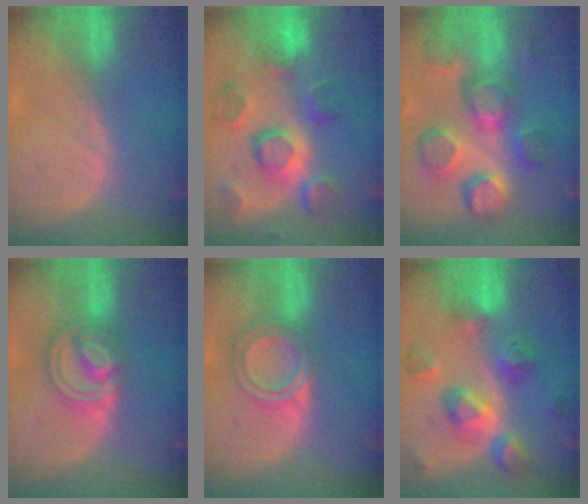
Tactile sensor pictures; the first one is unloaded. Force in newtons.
{"total": 12.0, "press": 10.3, "slide": 6.2}
{"total": 12.2, "press": 11.0, "slide": 5.4}
{"total": 8.0, "press": 6.9, "slide": 4.1}
{"total": 6.5, "press": 5.8, "slide": 2.9}
{"total": 11.3, "press": 11.2, "slide": 1.0}